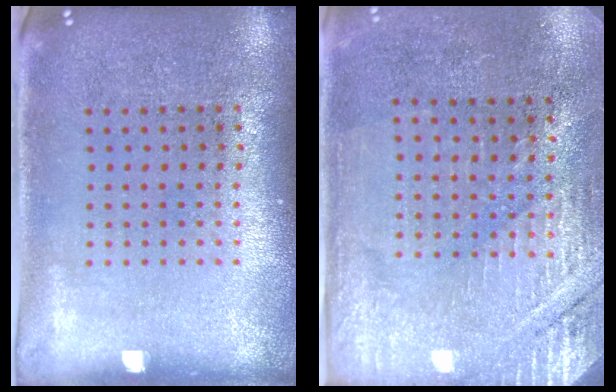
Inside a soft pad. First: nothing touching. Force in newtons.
{"total": 2.8, "press": 2.7, "slide": 0.8}